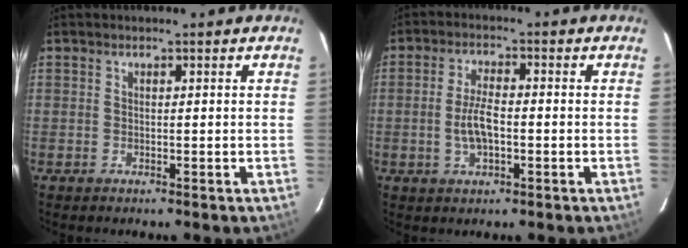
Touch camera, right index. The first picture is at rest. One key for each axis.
{"total": 5.7, "fx": -1.1, "fy": 2.3, "fz": 5.1, "tx": -0.101, "ty": 0.002, "tz": -0.016}